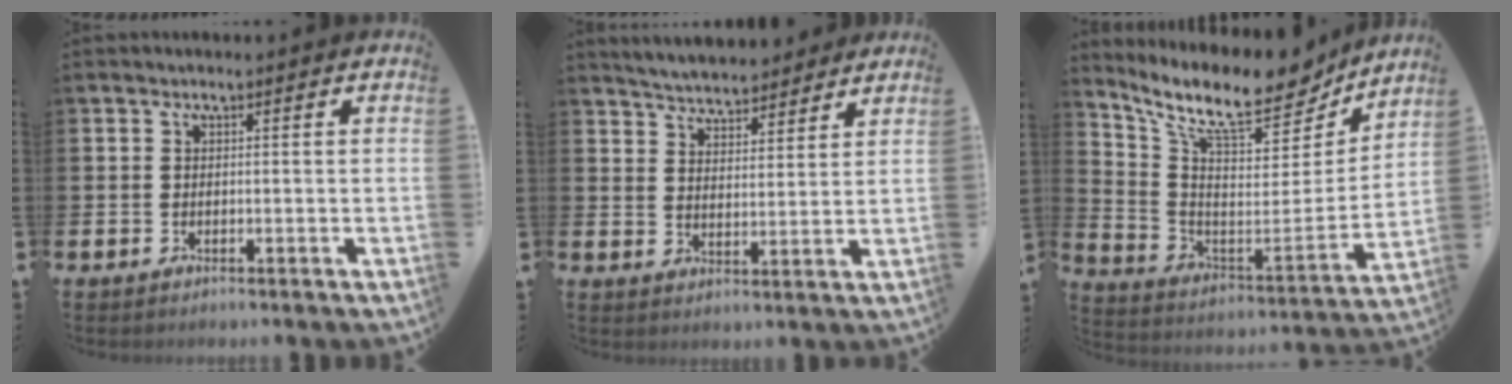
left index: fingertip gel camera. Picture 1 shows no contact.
{"total": 4.9, "force": [4.9, 0.8, 0.2], "torque": [-0.021, -0.030, 0.086]}
{"total": 11.6, "force": [9.8, 3.1, 5.4], "torque": [-0.138, -0.068, 0.166]}